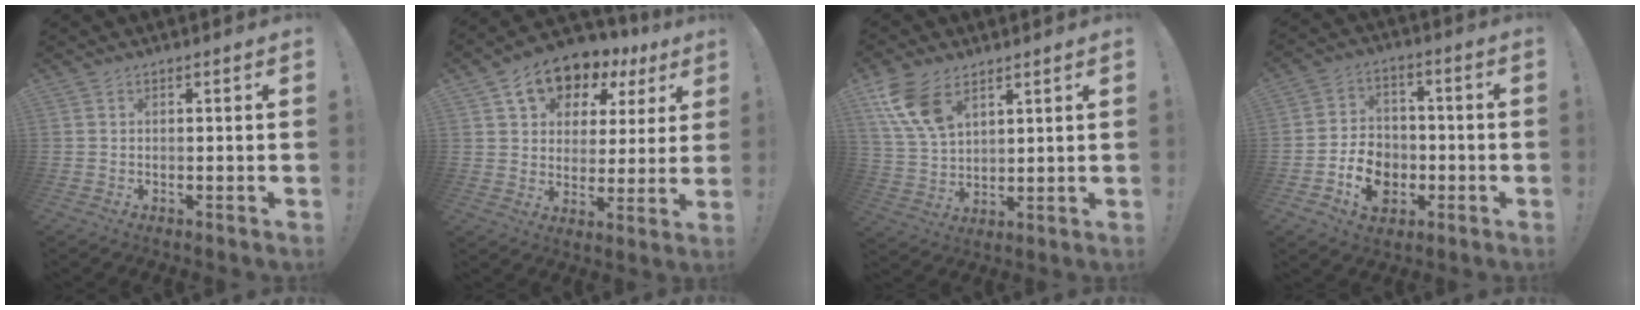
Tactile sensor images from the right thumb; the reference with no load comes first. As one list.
[{"total": 12.4, "force": [7.5, 8.2, 5.5], "torque": [-0.077, -0.048, 0.135]}, {"total": 12.0, "force": [7.0, 6.7, 7.1], "torque": [-0.137, -0.026, 0.136]}, {"total": 11.5, "force": [-4.2, 9.3, 5.3], "torque": [-0.079, 0.030, -0.067]}]